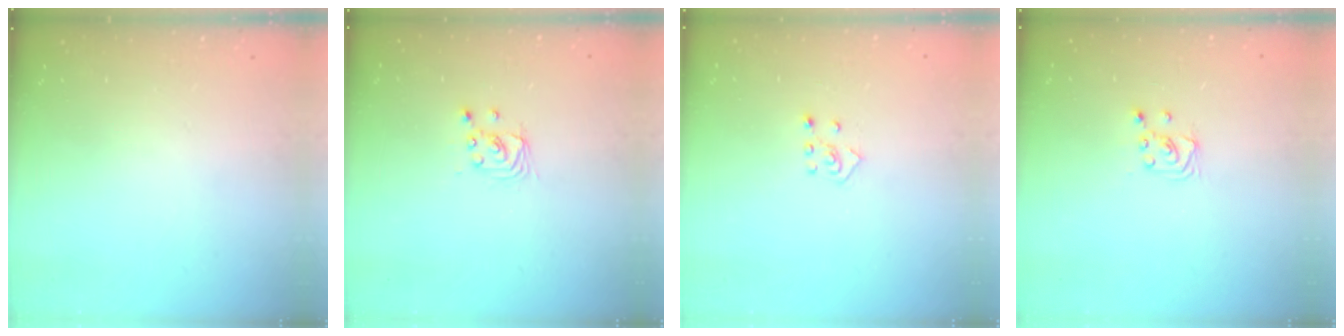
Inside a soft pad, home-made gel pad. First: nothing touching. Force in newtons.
{"total": 2.8, "press": 2.8, "slide": 0.2}
{"total": 4.7, "press": 4.6, "slide": 0.6}
{"total": 2.0, "press": 2.0, "slide": 0.2}